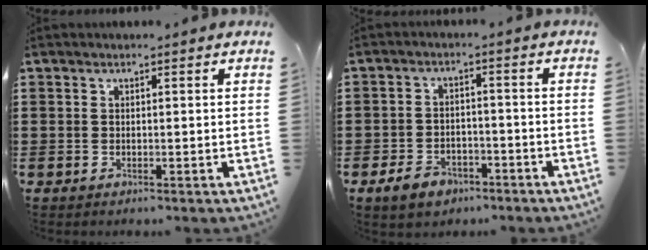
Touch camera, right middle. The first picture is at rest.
{"total": 4.4, "force": [-3.4, 2.2, 1.6], "torque": [-0.035, 0.010, -0.069]}